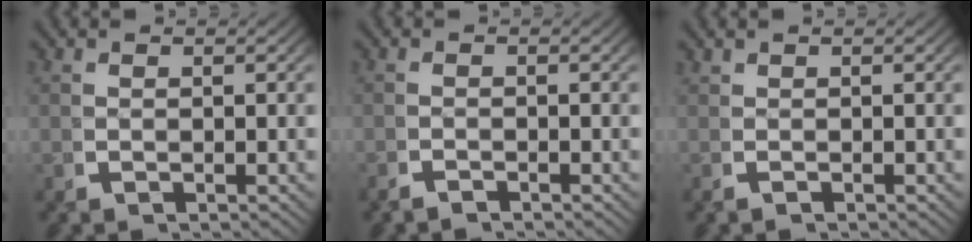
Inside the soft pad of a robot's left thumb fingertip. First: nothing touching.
{"total": 1.1, "force": [-1.1, 0.0, 0.0], "torque": [0.004, -0.004, -0.023]}
{"total": 0.0}